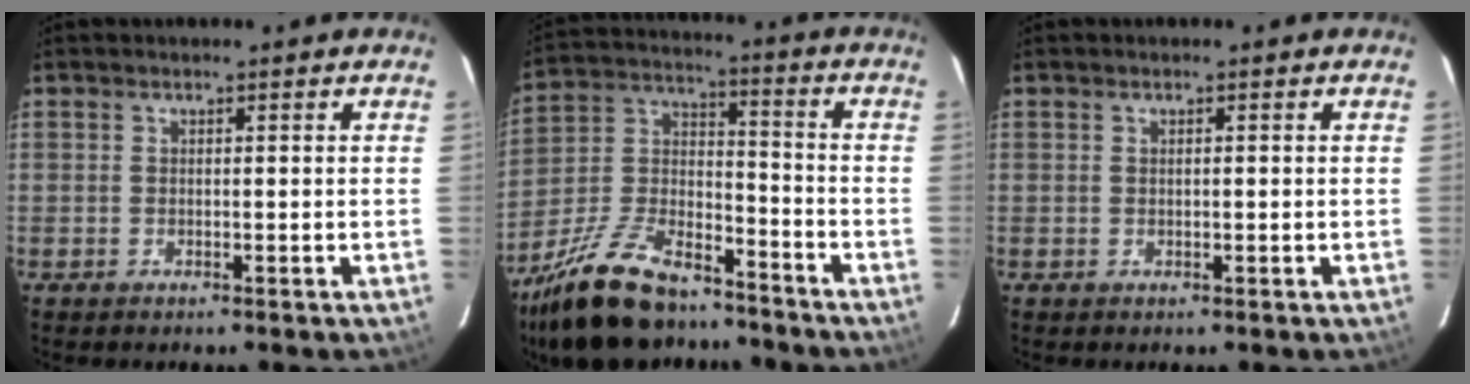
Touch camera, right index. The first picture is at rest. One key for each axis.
{"total": 20.5, "fx": -15.2, "fy": 8.3, "fz": 11.1, "tx": -0.232, "ty": 0.001, "tz": -0.262}
{"total": 0.5, "fx": 0.1, "fy": 0.1, "fz": 0.5, "tx": -0.011, "ty": 0.002, "tz": 0.003}